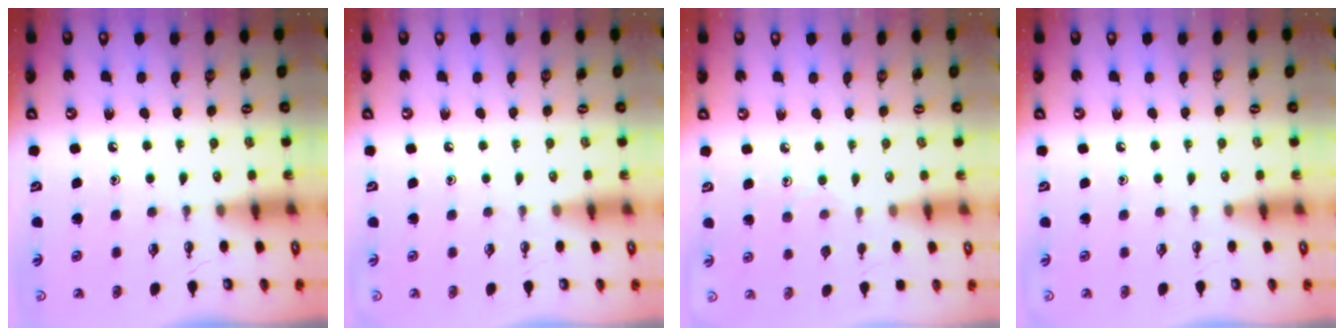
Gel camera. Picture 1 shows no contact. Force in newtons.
{"total": 0.0}
{"total": 5.6, "press": 5.6, "slide": 0.5}
{"total": 0.0}